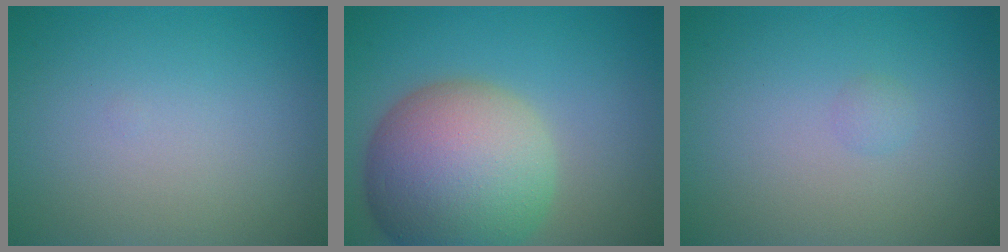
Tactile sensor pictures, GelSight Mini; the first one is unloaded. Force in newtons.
{"total": 12.5, "press": 12.4, "slide": 0.9}
{"total": 0.6, "press": 0.6, "slide": 0.1}